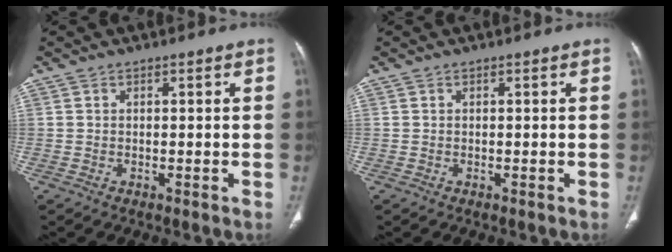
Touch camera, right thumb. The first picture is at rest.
{"total": 0.0}